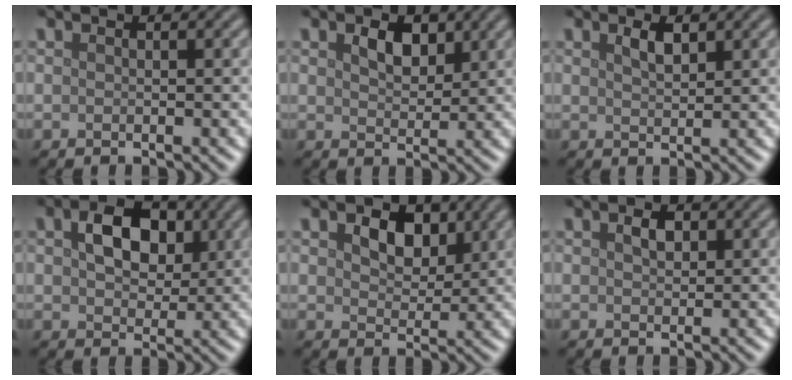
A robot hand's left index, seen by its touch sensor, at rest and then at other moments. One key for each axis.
{"total": 2.5, "fx": 1.2, "fy": 1.5, "fz": 1.5, "tx": -0.031, "ty": 0.001, "tz": 0.020}
{"total": 1.6, "fx": 1.0, "fy": 0.6, "fz": 1.1, "tx": -0.023, "ty": 0.001, "tz": 0.020}
{"total": 5.3, "fx": 1.5, "fy": 3.5, "fz": 3.6, "tx": -0.066, "ty": 0.004, "tz": 0.015}
{"total": 3.8, "fx": 1.5, "fy": 2.6, "fz": 2.4, "tx": -0.048, "ty": -0.001, "tz": 0.018}
{"total": 1.5, "fx": 0.5, "fy": 0.9, "fz": 1.0, "tx": -0.018, "ty": 0.002, "tz": 0.009}